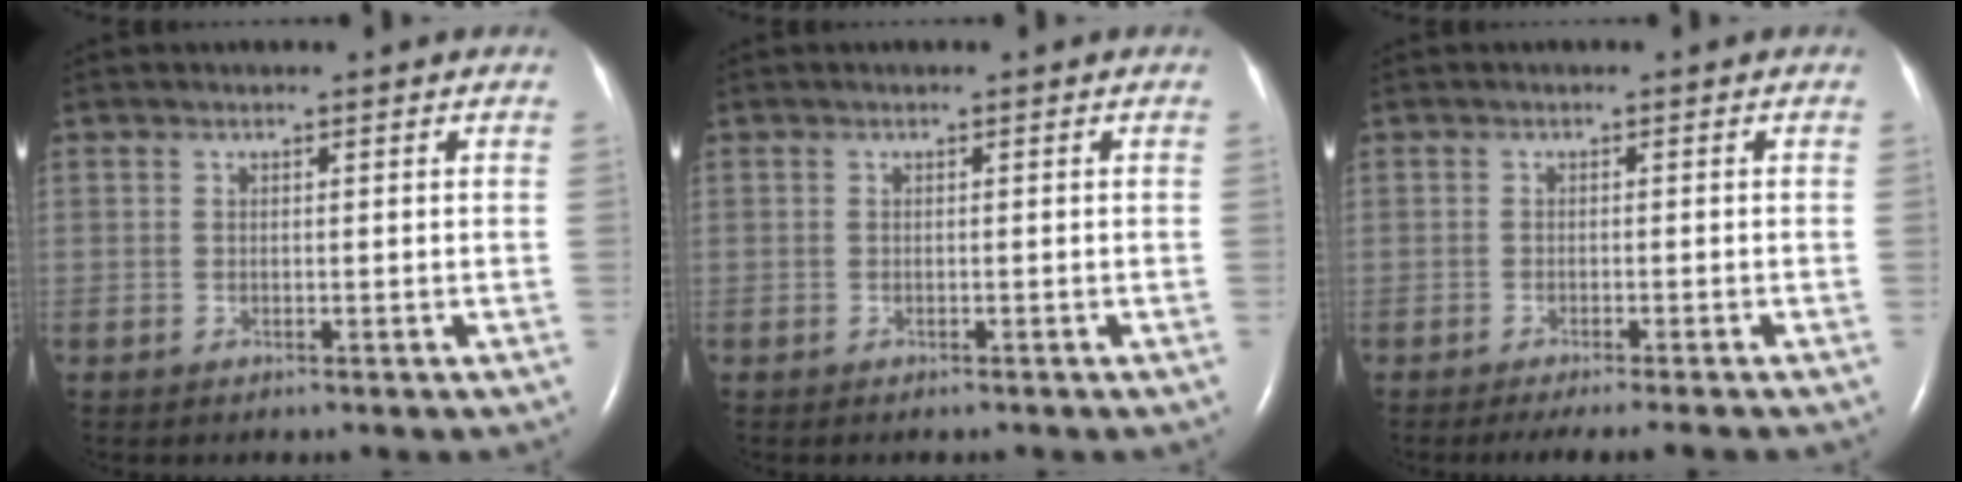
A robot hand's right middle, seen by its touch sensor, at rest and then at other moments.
{"total": 0.7, "force": [-0.6, 0.2, 0.2], "torque": [-0.009, -0.002, -0.008]}
{"total": 6.5, "force": [-5.7, -0.4, 3.1], "torque": [-0.027, -0.017, -0.081]}